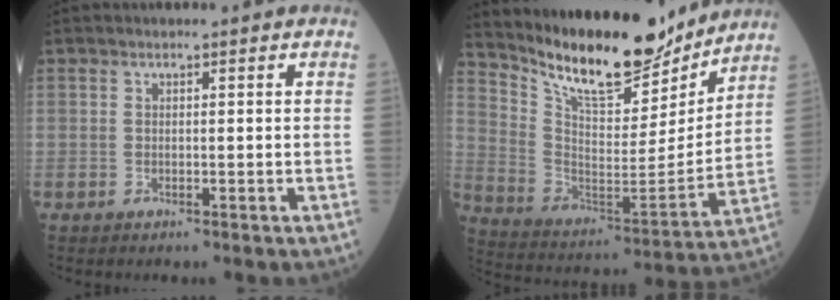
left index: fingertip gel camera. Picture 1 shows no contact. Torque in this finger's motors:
{"motor_torque": [0.37, -0.45, 0.69, 0.15]}